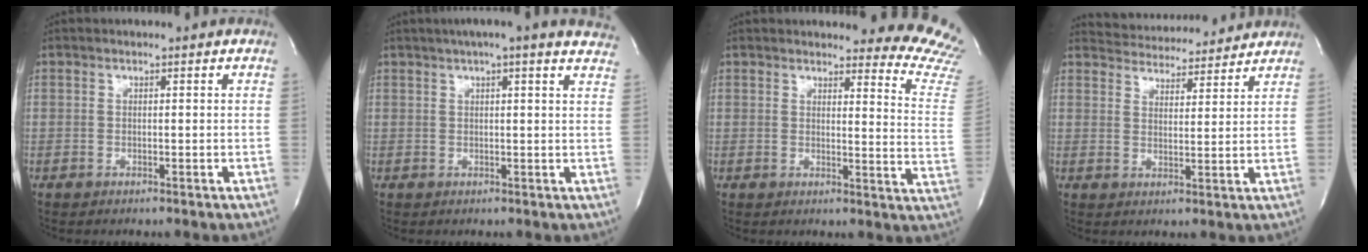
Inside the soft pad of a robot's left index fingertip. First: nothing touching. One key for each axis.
{"total": 13.4, "fx": 11.3, "fy": 1.0, "fz": 7.1, "tx": -0.105, "ty": 0.026, "tz": 0.125}
{"total": 15.2, "fx": 14.9, "fy": 1.4, "fz": 2.8, "tx": 0.001, "ty": -0.143, "tz": 0.120}
{"total": 10.9, "fx": 10.6, "fy": 2.2, "fz": 1.6, "tx": -0.023, "ty": 0.016, "tz": 0.145}